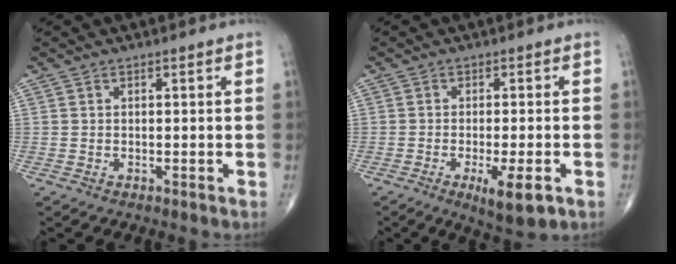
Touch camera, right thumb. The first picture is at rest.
{"total": 7.2, "force": [-3.0, 1.8, 6.2], "torque": [-0.095, -0.011, -0.042]}